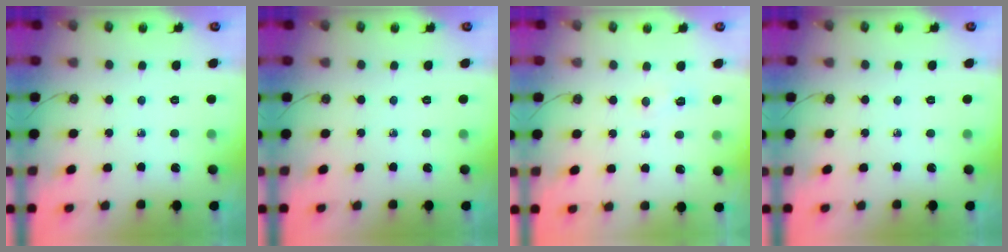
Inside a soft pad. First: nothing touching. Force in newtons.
{"total": 0.0}
{"total": 4.2, "press": 3.9, "slide": 1.3}
{"total": 0.0}